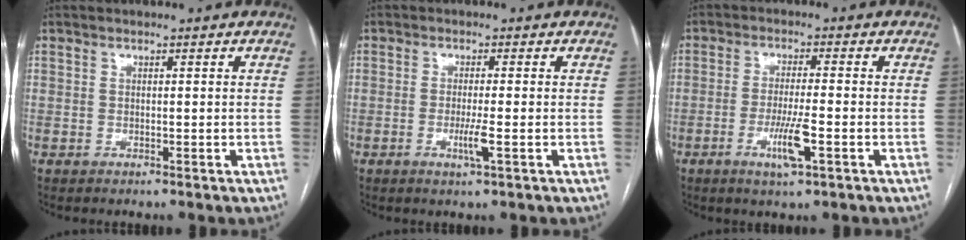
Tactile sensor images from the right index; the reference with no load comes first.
{"total": 3.0, "force": [-1.0, -0.2, 2.8], "torque": [-0.055, -0.007, -0.018]}
{"total": 5.8, "force": [-2.4, 0.2, 5.3], "torque": [-0.103, -0.010, -0.043]}